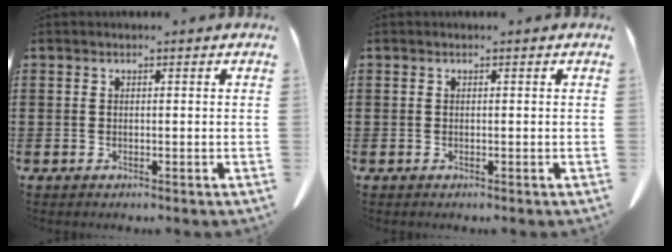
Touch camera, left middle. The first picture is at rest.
{"total": 0.0}